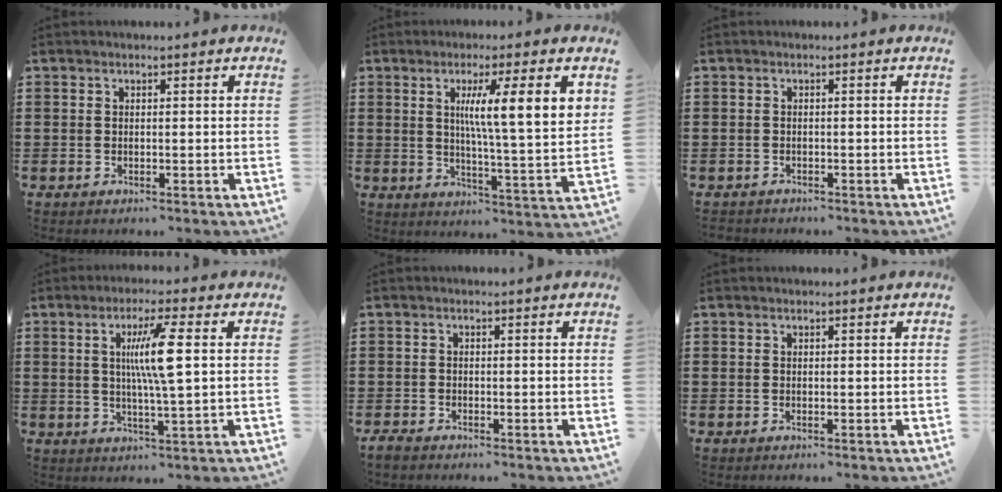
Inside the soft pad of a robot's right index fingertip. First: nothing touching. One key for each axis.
{"total": 9.2, "fx": 3.4, "fy": 0.5, "fz": 8.5, "tx": -0.153, "ty": -0.012, "tz": 0.050}
{"total": 0.8, "fx": -0.8, "fy": 0.3, "fz": -0.1, "tx": 0.000, "ty": 0.002, "tz": -0.018}
{"total": 8.2, "fx": 1.6, "fy": 0.2, "fz": 8.0, "tx": -0.152, "ty": 0.000, "tz": 0.018}
{"total": 1.2, "fx": -1.1, "fy": 0.4, "fz": 0.2, "tx": -0.008, "ty": 0.000, "tz": -0.023}
{"total": 0.0}